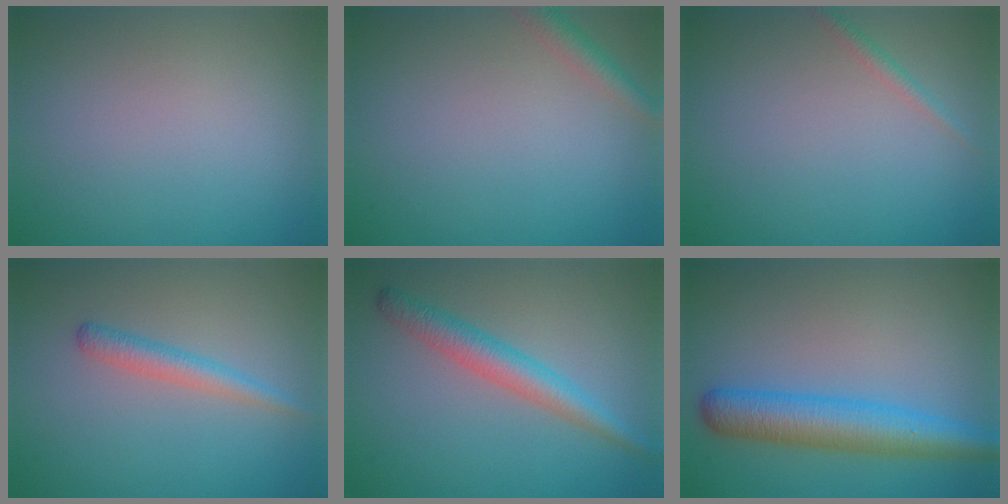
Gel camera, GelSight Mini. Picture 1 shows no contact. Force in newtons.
{"total": 1.9, "press": 1.9, "slide": 0.1}
{"total": 1.0, "press": 1.0, "slide": 0.0}
{"total": 2.0, "press": 2.0, "slide": 0.0}
{"total": 3.4, "press": 3.4, "slide": 0.1}
{"total": 5.6, "press": 5.6, "slide": 0.1}